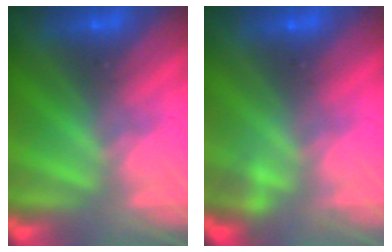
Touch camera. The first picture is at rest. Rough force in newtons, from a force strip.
{"total": 2.2}